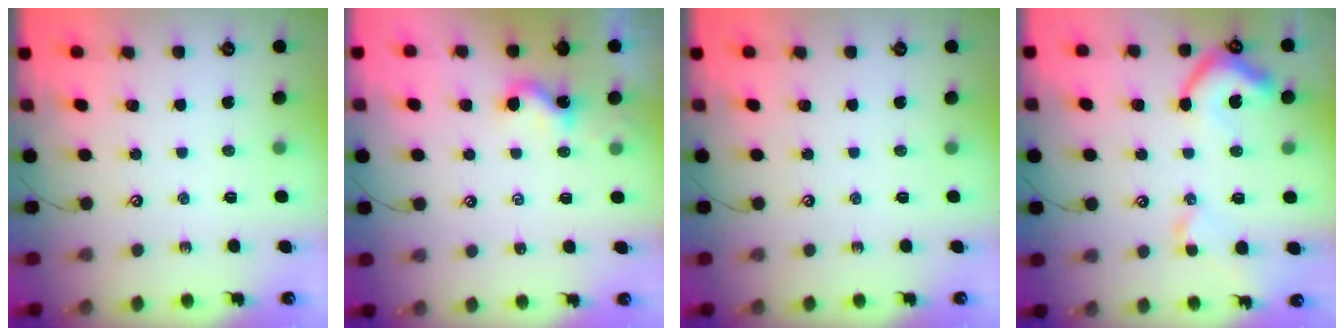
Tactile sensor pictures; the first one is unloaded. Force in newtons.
{"total": 1.8, "press": 1.8, "slide": 0.5}
{"total": 0.0}
{"total": 10.0, "press": 10.0, "slide": 1.3}